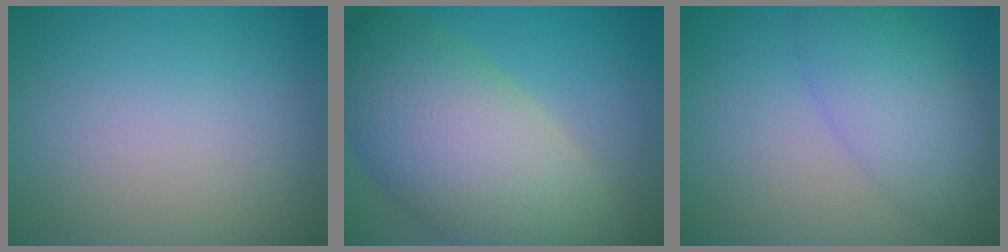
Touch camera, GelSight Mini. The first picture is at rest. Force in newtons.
{"total": 12.2, "press": 12.2, "slide": 0.9}
{"total": 5.2, "press": 5.2, "slide": 0.3}